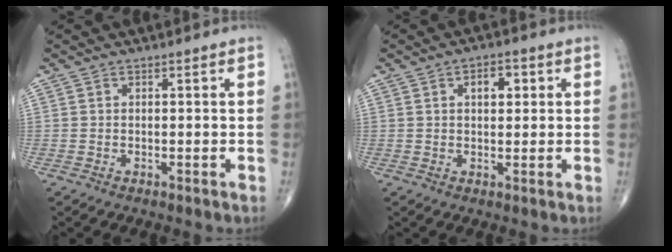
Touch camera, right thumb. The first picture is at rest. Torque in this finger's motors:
{"motor_torque": [0.05, 0.97, 0.48, 0.07, -0.03]}